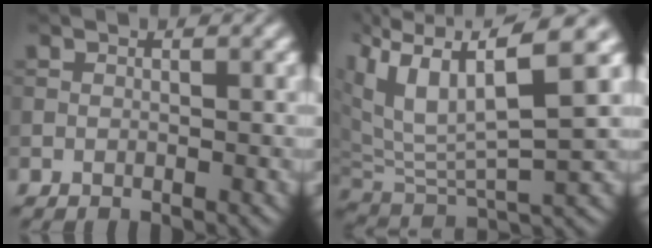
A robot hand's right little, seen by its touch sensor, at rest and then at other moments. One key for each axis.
{"total": 9.3, "fx": 4.1, "fy": 3.3, "fz": 7.7, "tx": -0.160, "ty": 0.005, "tz": 0.078}